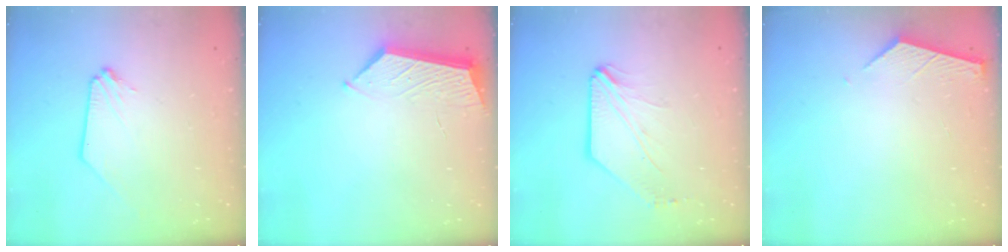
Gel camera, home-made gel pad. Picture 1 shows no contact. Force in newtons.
{"total": 5.5, "press": 5.5, "slide": 0.4}
{"total": 2.6, "press": 2.6, "slide": 0.5}
{"total": 2.4, "press": 2.4, "slide": 0.3}